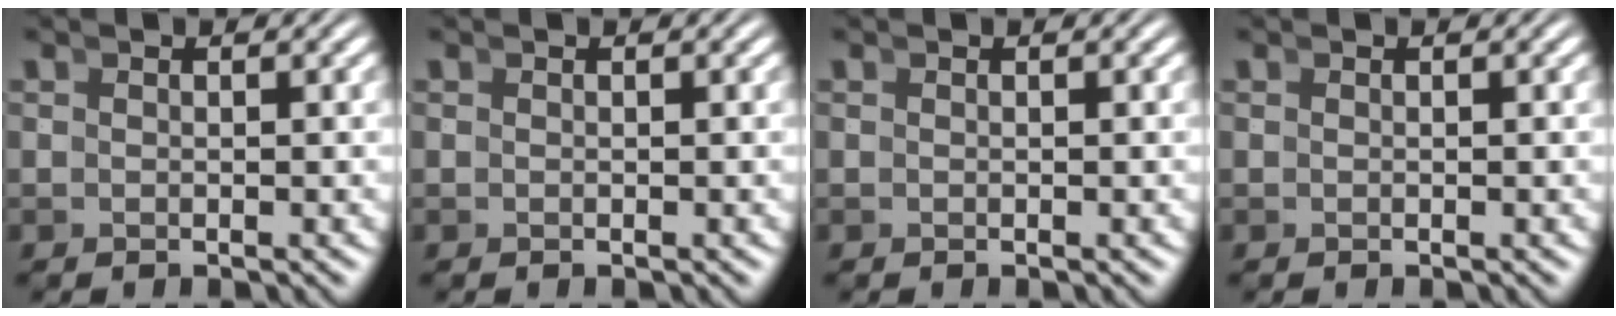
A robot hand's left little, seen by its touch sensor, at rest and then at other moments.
{"total": 0.0}
{"total": 0.0}
{"total": 0.0}